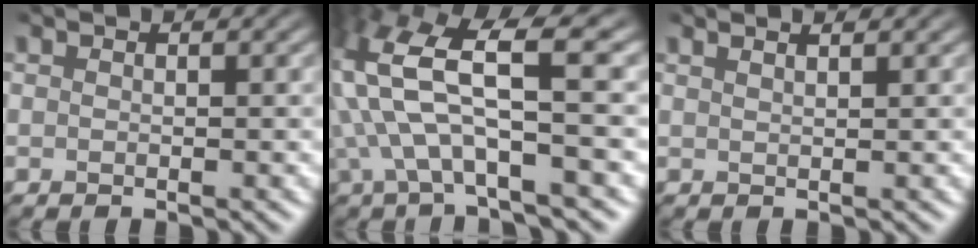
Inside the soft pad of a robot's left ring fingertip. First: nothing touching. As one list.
[{"total": 8.8, "force": [0.4, 2.5, 8.4], "torque": [-0.187, 0.013, 0.003]}, {"total": 2.4, "force": [1.6, 0.9, 1.5], "torque": [0.001, 0.002, -0.003]}]